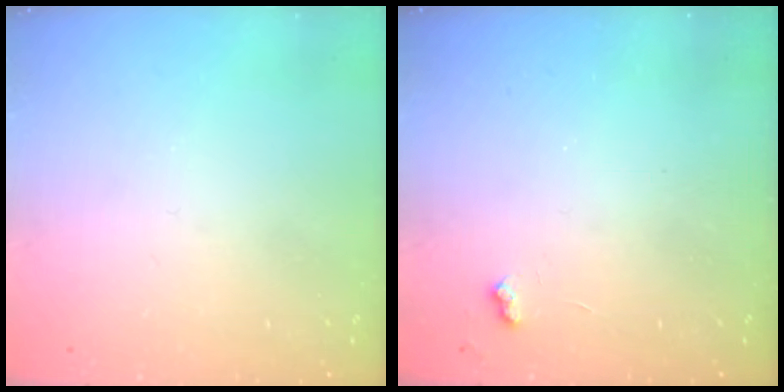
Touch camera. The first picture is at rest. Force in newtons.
{"total": 3.9, "press": 3.9, "slide": 0.5}